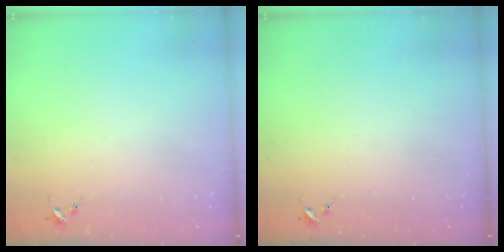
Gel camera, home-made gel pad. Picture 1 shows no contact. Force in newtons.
{"total": 0.0}